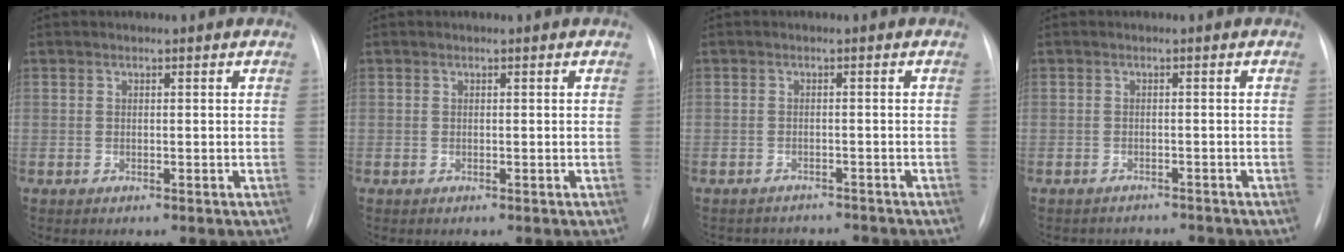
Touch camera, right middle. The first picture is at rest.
{"total": 0.0}
{"total": 6.2, "force": [-5.7, 2.4, 0.2], "torque": [-0.002, 0.011, -0.068]}
{"total": 4.8, "force": [-4.5, 1.9, 0.1], "torque": [0.002, 0.004, -0.052]}